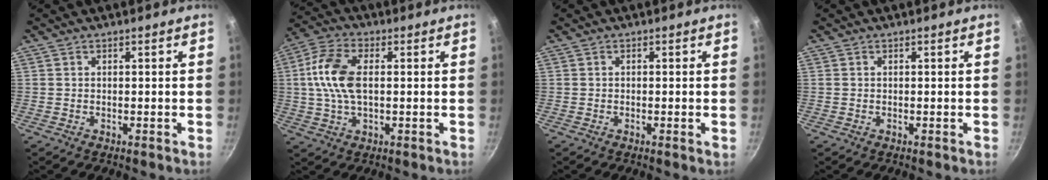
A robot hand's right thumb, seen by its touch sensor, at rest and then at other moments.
{"total": 10.9, "force": [1.0, 6.0, 9.1], "torque": [-0.181, 0.020, 0.009]}
{"total": 0.8, "force": [-0.2, 0.1, 0.7], "torque": [-0.012, -0.001, -0.007]}
{"total": 0.0}